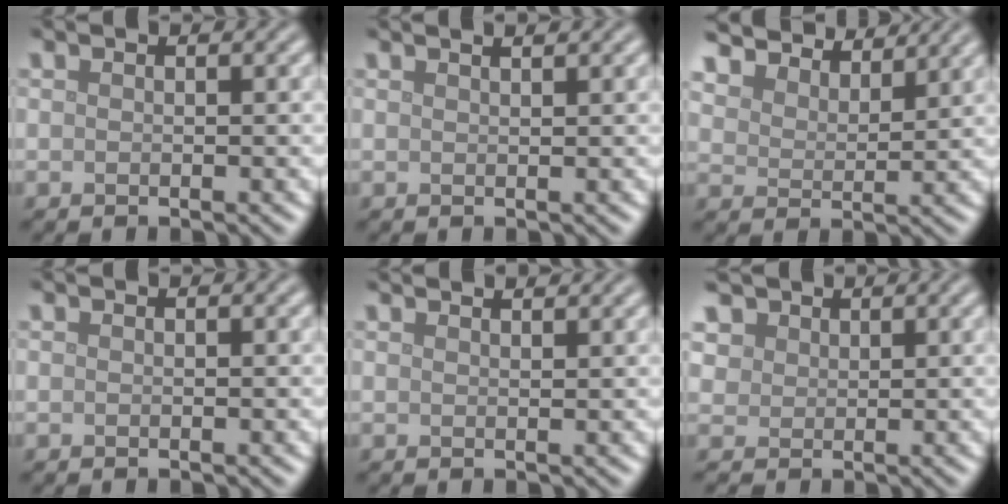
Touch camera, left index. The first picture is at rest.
{"total": 1.9, "force": [1.4, 0.7, 1.1], "torque": [0.002, 0.002, -0.002]}
{"total": 7.3, "force": [6.8, 1.9, 1.9], "torque": [-0.060, -0.010, 0.121]}
{"total": 0.0}
{"total": 2.5, "force": [2.2, 0.7, 1.0], "torque": [-0.002, 0.005, 0.008]}
{"total": 3.3, "force": [2.1, 2.4, 0.8], "torque": [-0.034, -0.002, 0.048]}